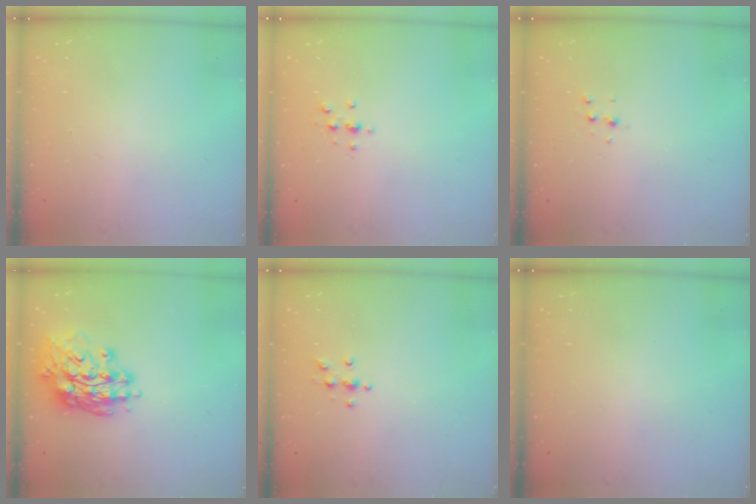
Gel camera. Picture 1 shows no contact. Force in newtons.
{"total": 3.0, "press": 3.0, "slide": 0.3}
{"total": 3.8, "press": 3.7, "slide": 1.1}
{"total": 15.6, "press": 15.3, "slide": 3.5}
{"total": 3.8, "press": 3.7, "slide": 0.5}
{"total": 0.0}